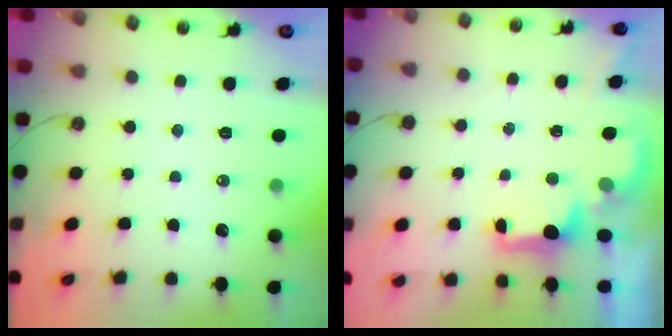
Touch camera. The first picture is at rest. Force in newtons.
{"total": 2.1, "press": 1.9, "slide": 0.8}